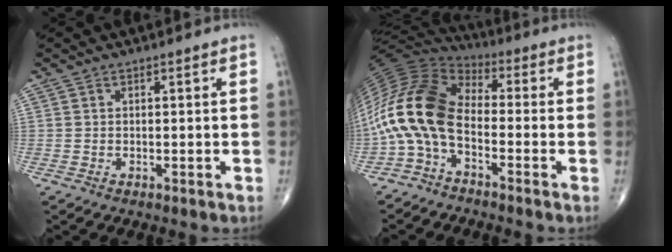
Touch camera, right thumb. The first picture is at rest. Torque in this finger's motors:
{"motor_torque": [0.54, 0.95, 1.84, -0.94, 0.27]}